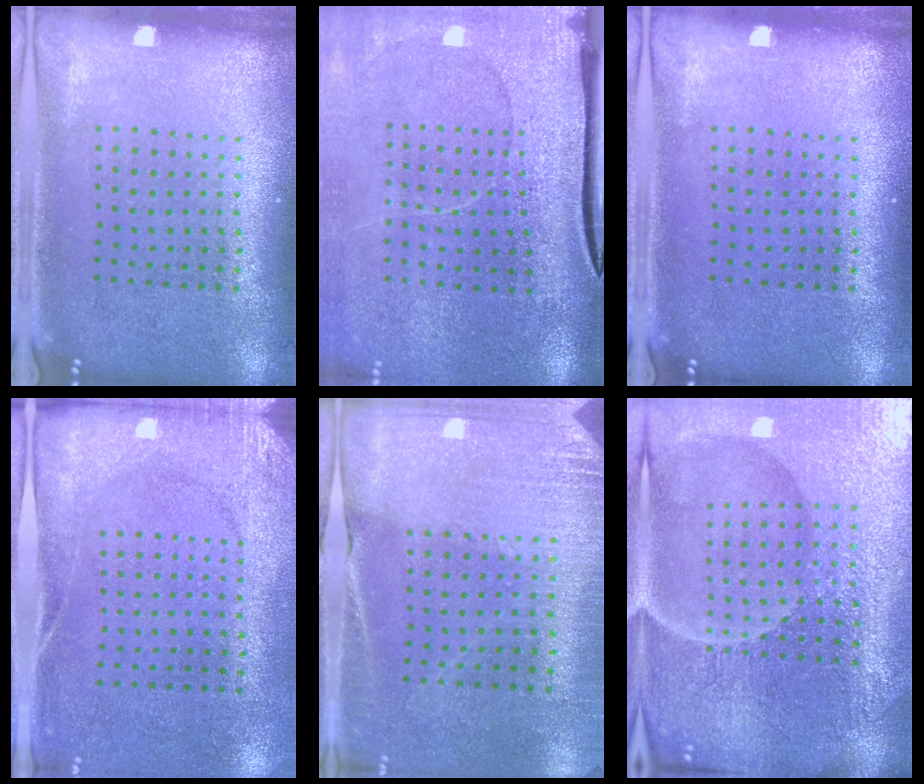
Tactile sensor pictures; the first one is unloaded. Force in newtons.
{"total": 4.0, "press": 3.3, "slide": 2.3}
{"total": 0.0}
{"total": 2.6, "press": 2.0, "slide": 1.6}
{"total": 2.7, "press": 2.6, "slide": 0.7}
{"total": 5.6, "press": 5.3, "slide": 1.9}